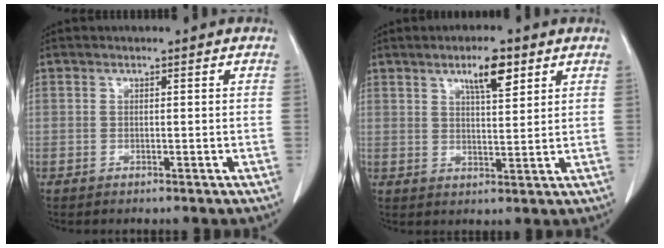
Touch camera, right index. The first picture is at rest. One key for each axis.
{"total": 5.6, "fx": 3.2, "fy": 1.2, "fz": 4.4, "tx": -0.075, "ty": 0.001, "tz": 0.053}